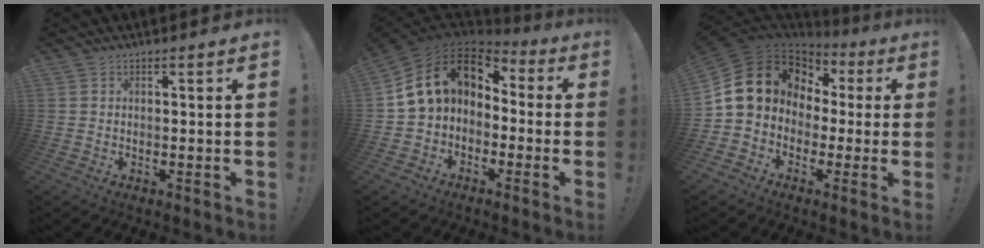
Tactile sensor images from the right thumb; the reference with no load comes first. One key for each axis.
{"total": 13.5, "fx": 4.0, "fy": 9.3, "fz": 9.0, "tx": -0.166, "ty": -0.004, "tz": 0.069}
{"total": 14.7, "fx": 3.4, "fy": 12.4, "fz": 7.2, "tx": -0.120, "ty": -0.010, "tz": 0.077}